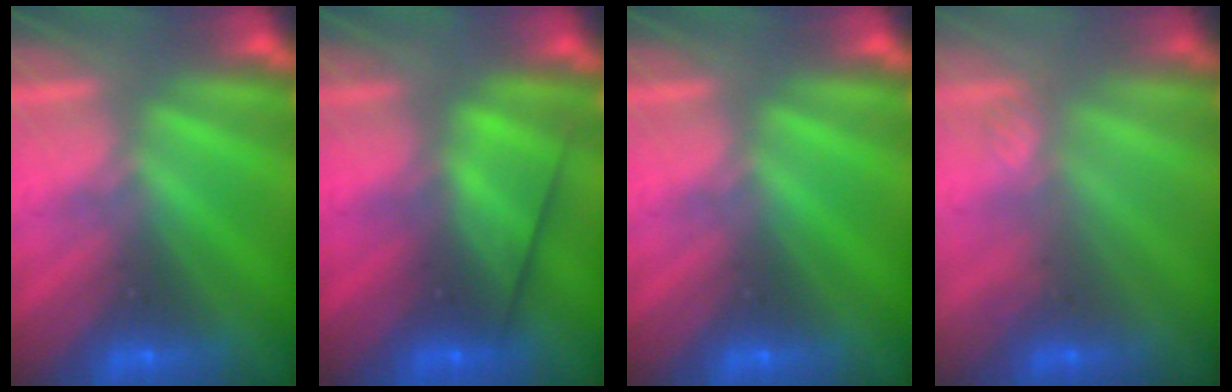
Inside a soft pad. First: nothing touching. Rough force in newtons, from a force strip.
{"total": 2.7}
{"total": 0.0}
{"total": 2.7}